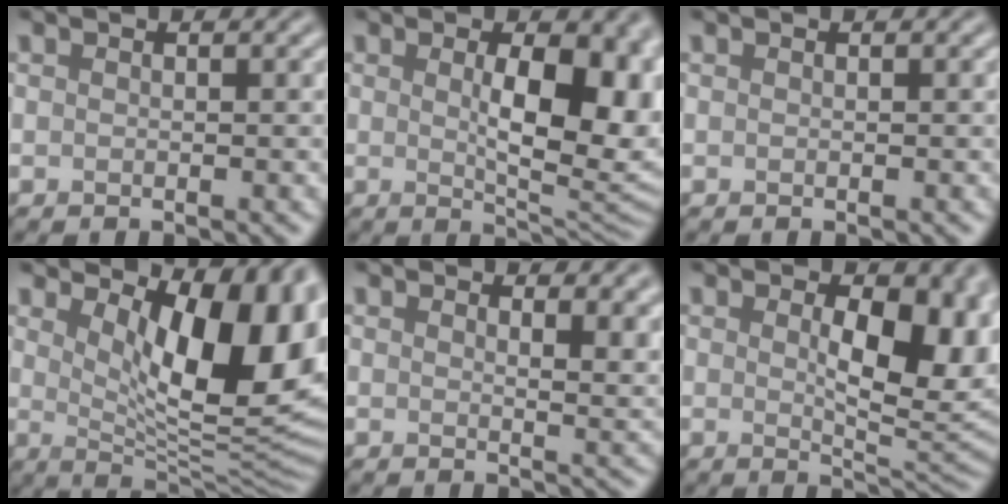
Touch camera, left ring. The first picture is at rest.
{"total": 10.0, "force": [1.2, 4.2, 9.0], "torque": [-0.114, -0.005, 0.025]}
{"total": 0.0}
{"total": 12.5, "force": [3.7, 5.1, 10.8], "torque": [-0.135, -0.010, 0.060]}
{"total": 4.6, "force": [2.7, 1.9, 3.2], "torque": [-0.025, 0.004, 0.040]}
{"total": 8.8, "force": [1.3, 4.1, 7.7], "torque": [-0.107, -0.006, 0.026]}